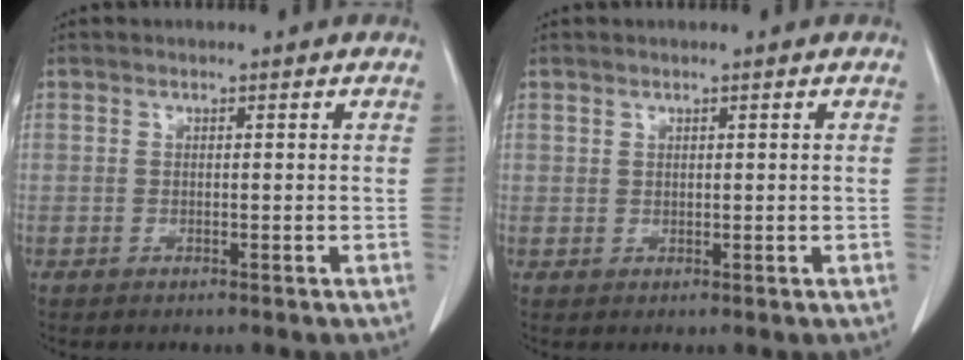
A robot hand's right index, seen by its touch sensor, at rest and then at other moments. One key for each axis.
{"total": 1.0, "fx": 0.6, "fy": 0.8, "fz": 0.1, "tx": 0.012, "ty": -0.002, "tz": 0.005}